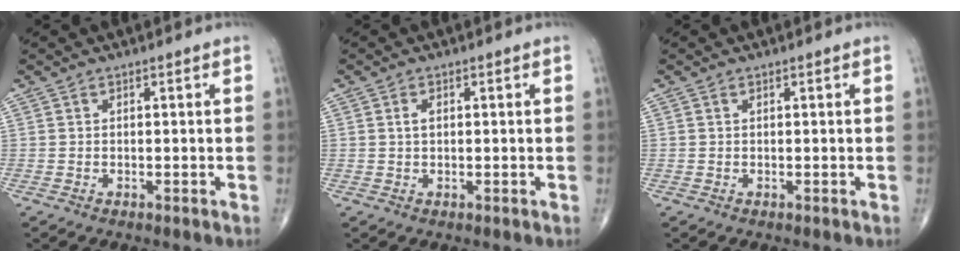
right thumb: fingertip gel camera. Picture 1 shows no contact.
{"total": 1.5, "force": [0.4, 0.9, 1.2], "torque": [-0.022, 0.002, 0.005]}
{"total": 0.0}